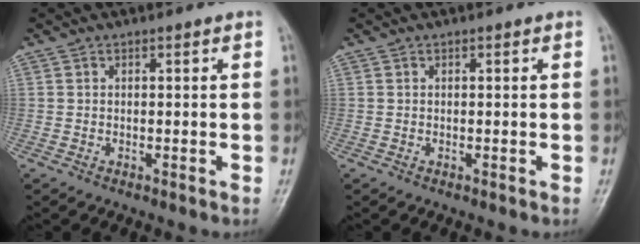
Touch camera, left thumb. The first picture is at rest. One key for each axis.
{"total": 0.0}